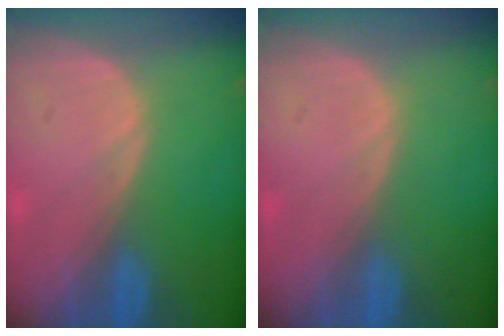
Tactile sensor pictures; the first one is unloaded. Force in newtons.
{"total": 0.0}